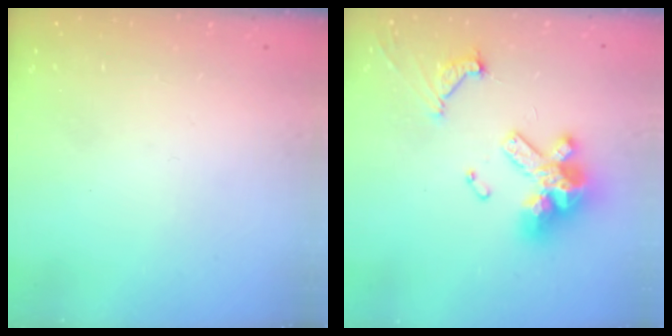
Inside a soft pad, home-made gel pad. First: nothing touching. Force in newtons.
{"total": 15.5, "press": 15.4, "slide": 1.8}